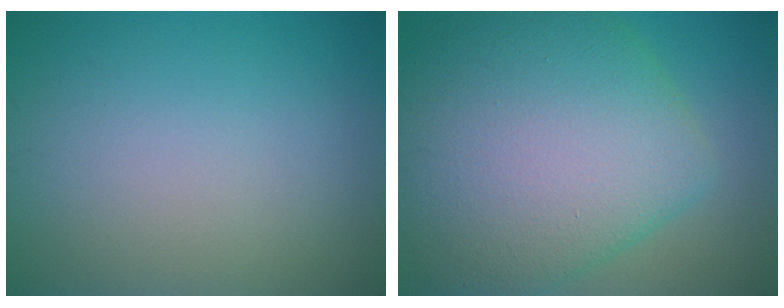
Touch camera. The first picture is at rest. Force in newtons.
{"total": 12.7, "press": 12.7, "slide": 0.2}